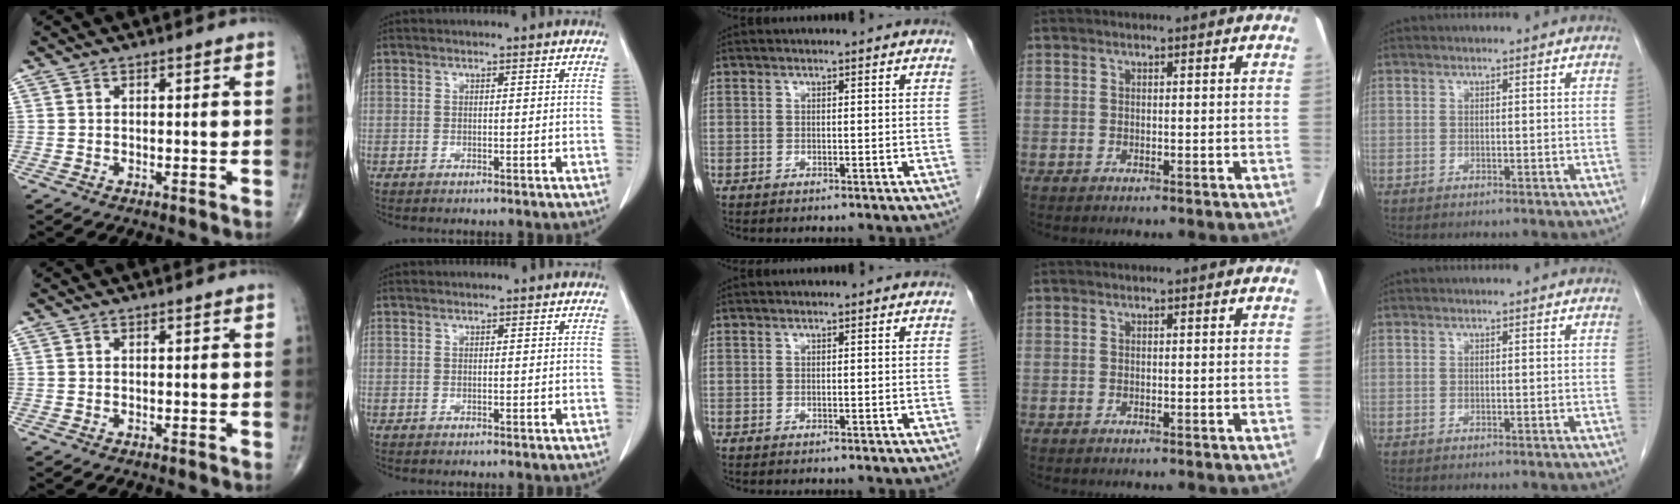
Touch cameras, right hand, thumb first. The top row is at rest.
{}